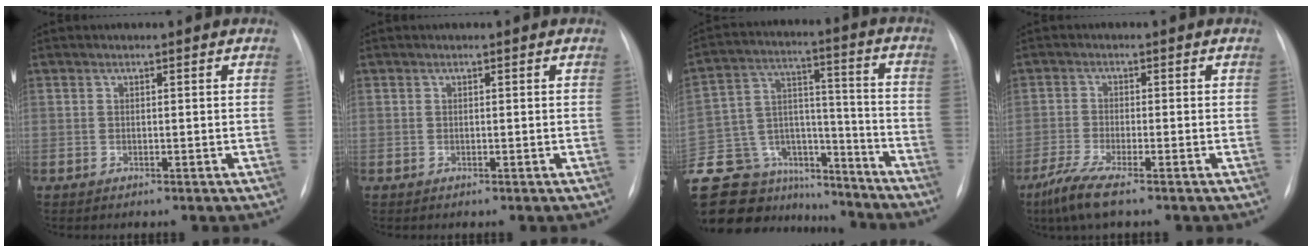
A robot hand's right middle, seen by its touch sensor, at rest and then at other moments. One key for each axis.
{"total": 0.0}
{"total": 26.8, "fx": -20.8, "fy": 14.4, "fz": 8.9, "tx": -0.242, "ty": 0.049, "tz": -0.323}
{"total": 5.2, "fx": -3.6, "fy": 0.3, "fz": 3.8, "tx": -0.089, "ty": -0.018, "tz": -0.070}